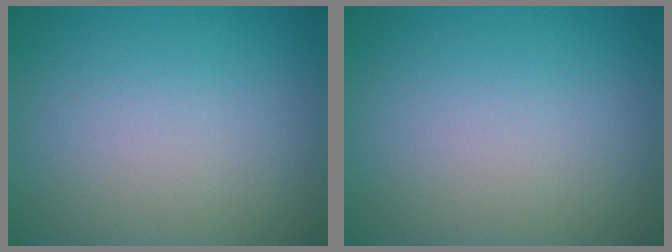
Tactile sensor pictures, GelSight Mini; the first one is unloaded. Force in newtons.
{"total": 0.0}